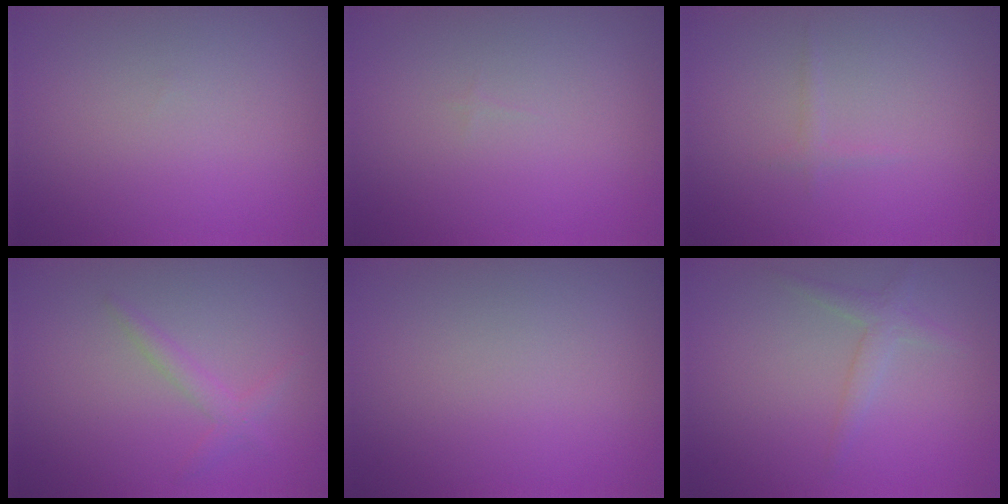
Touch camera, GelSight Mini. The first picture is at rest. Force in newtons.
{"total": 0.0}
{"total": 0.6, "press": 0.6, "slide": 0.0}
{"total": 1.5, "press": 1.5, "slide": 0.1}
{"total": 0.0}
{"total": 1.7, "press": 1.6, "slide": 0.1}